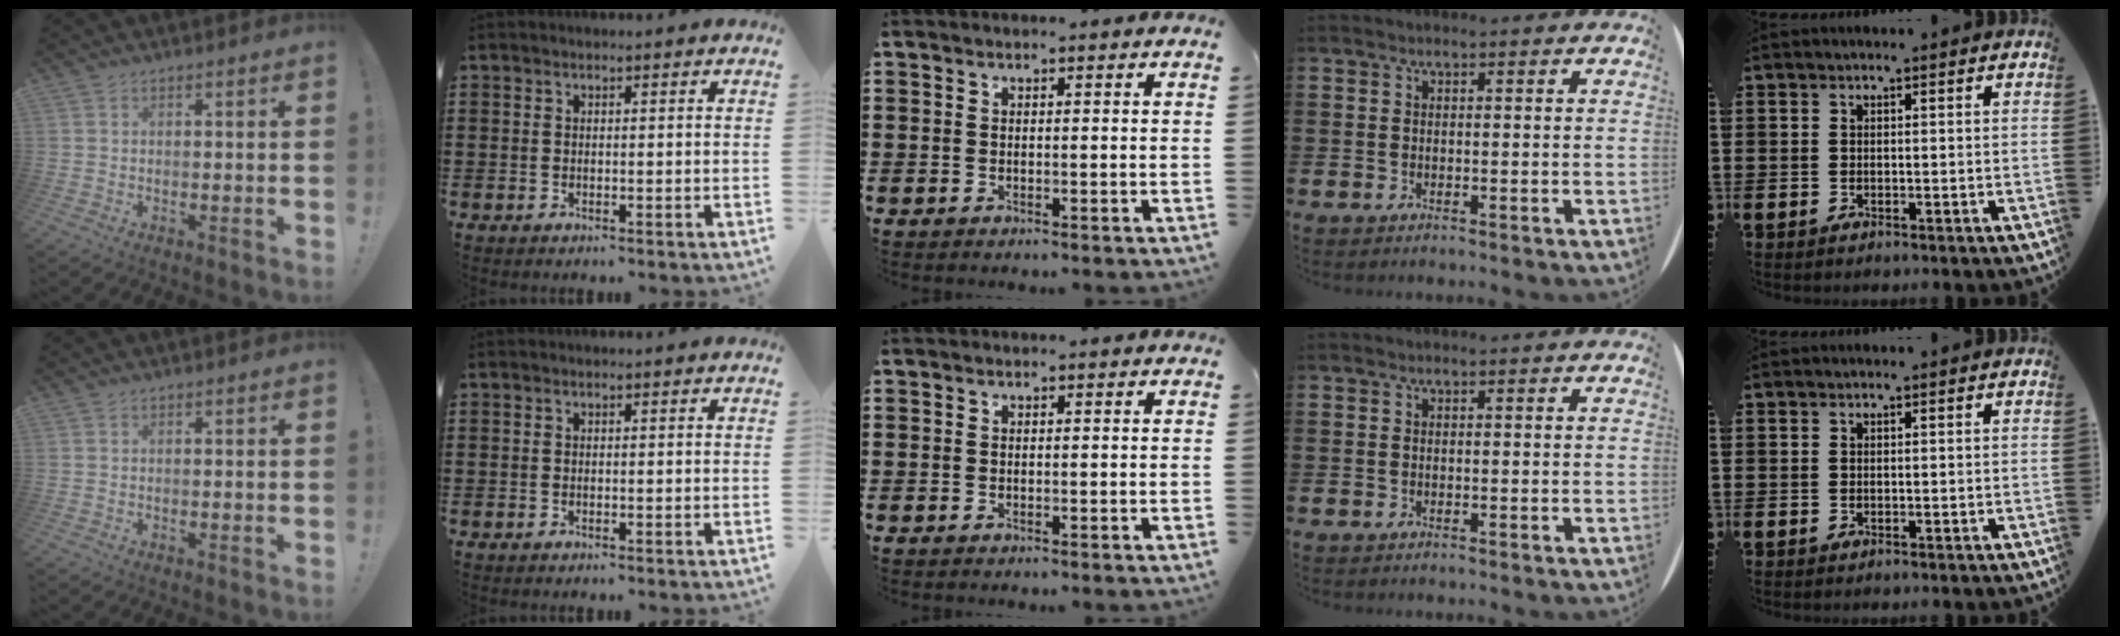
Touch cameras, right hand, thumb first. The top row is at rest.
{}